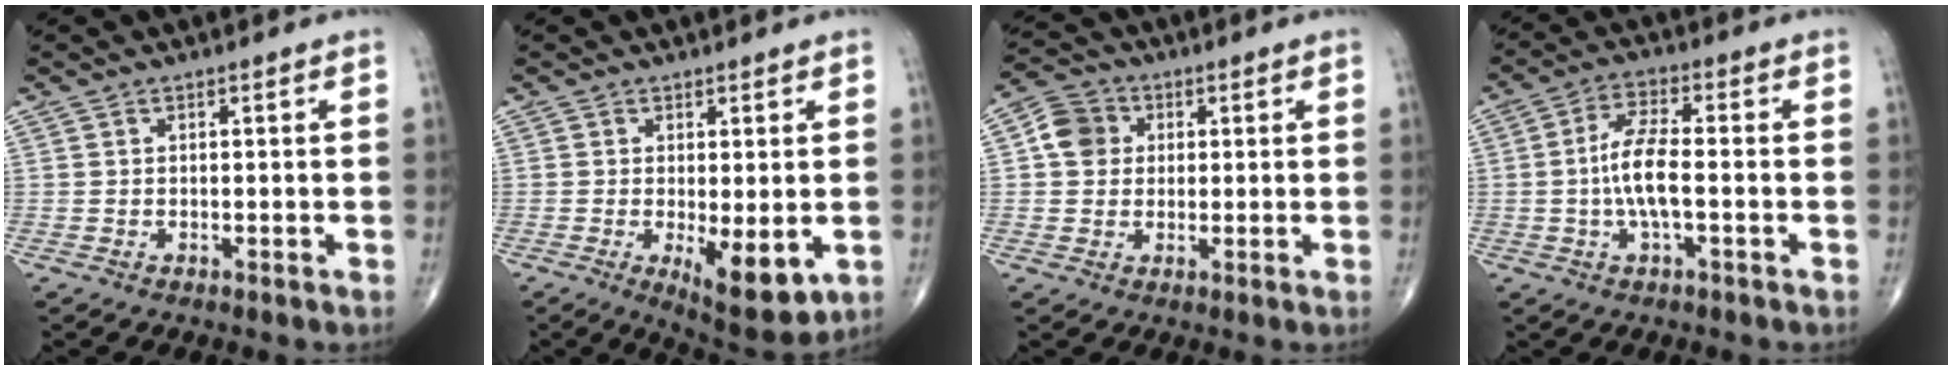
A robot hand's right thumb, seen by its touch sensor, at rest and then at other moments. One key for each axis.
{"total": 8.8, "fx": -2.0, "fy": 3.2, "fz": 7.9, "tx": -0.107, "ty": -0.024, "tz": -0.021}
{"total": 6.3, "fx": 1.1, "fy": 5.5, "fz": 2.8, "tx": -0.035, "ty": 0.008, "tz": 0.009}
{"total": 7.8, "fx": -1.1, "fy": 2.4, "fz": 7.4, "tx": -0.155, "ty": 0.016, "tz": -0.028}